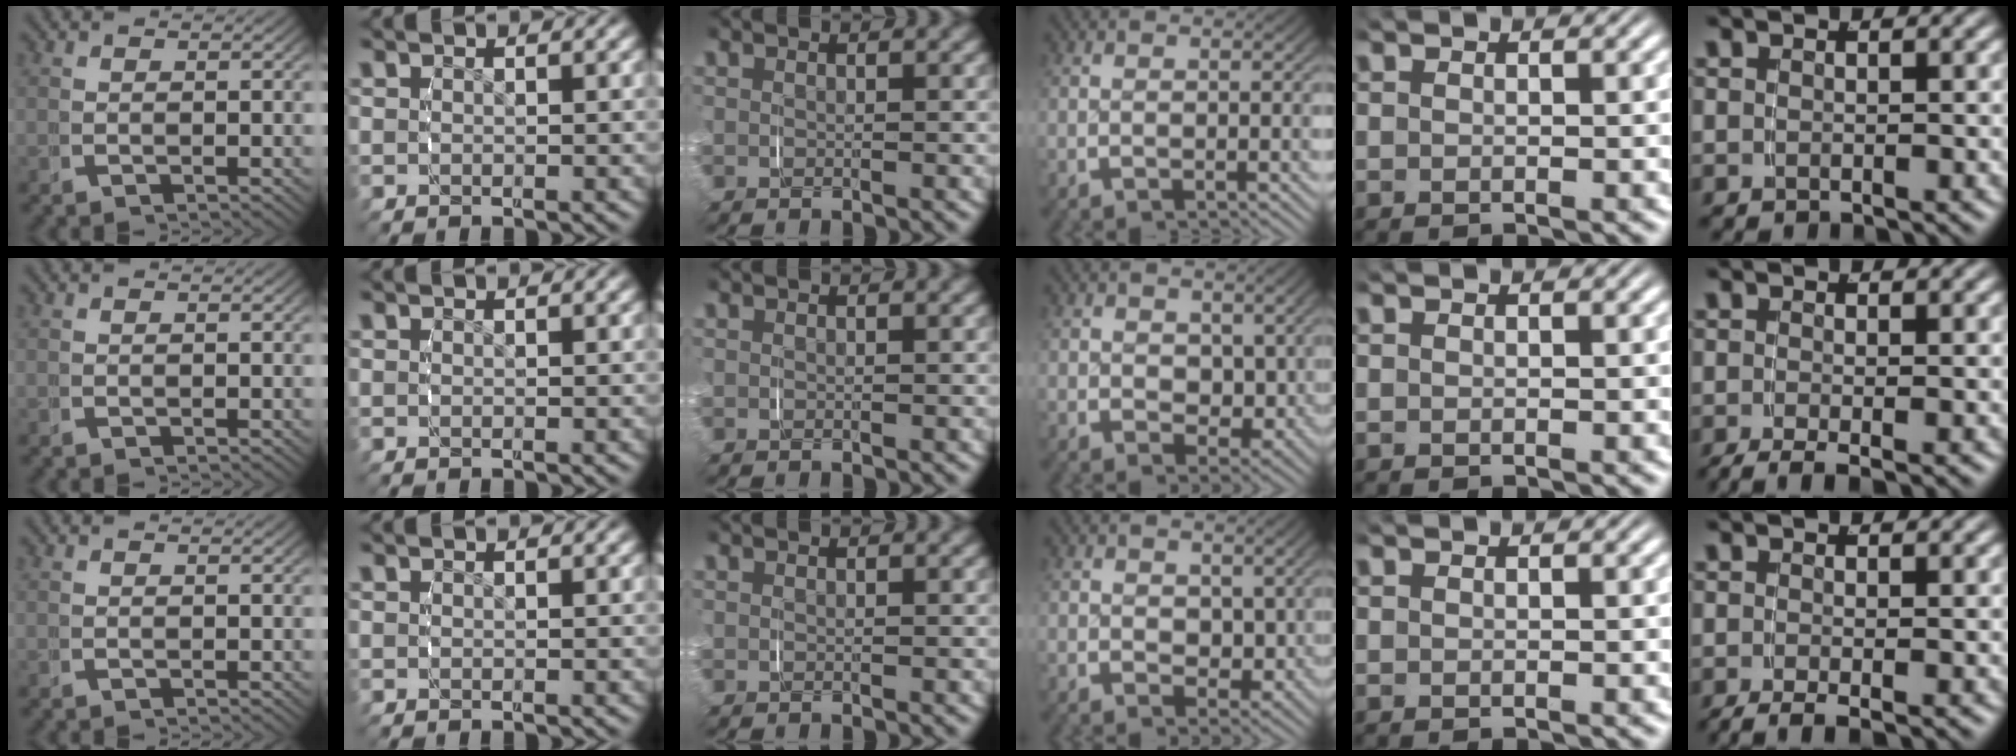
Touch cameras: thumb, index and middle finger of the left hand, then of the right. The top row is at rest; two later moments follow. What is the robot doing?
{"motion": "grasp_and_lifting", "object": "toothpaste"}